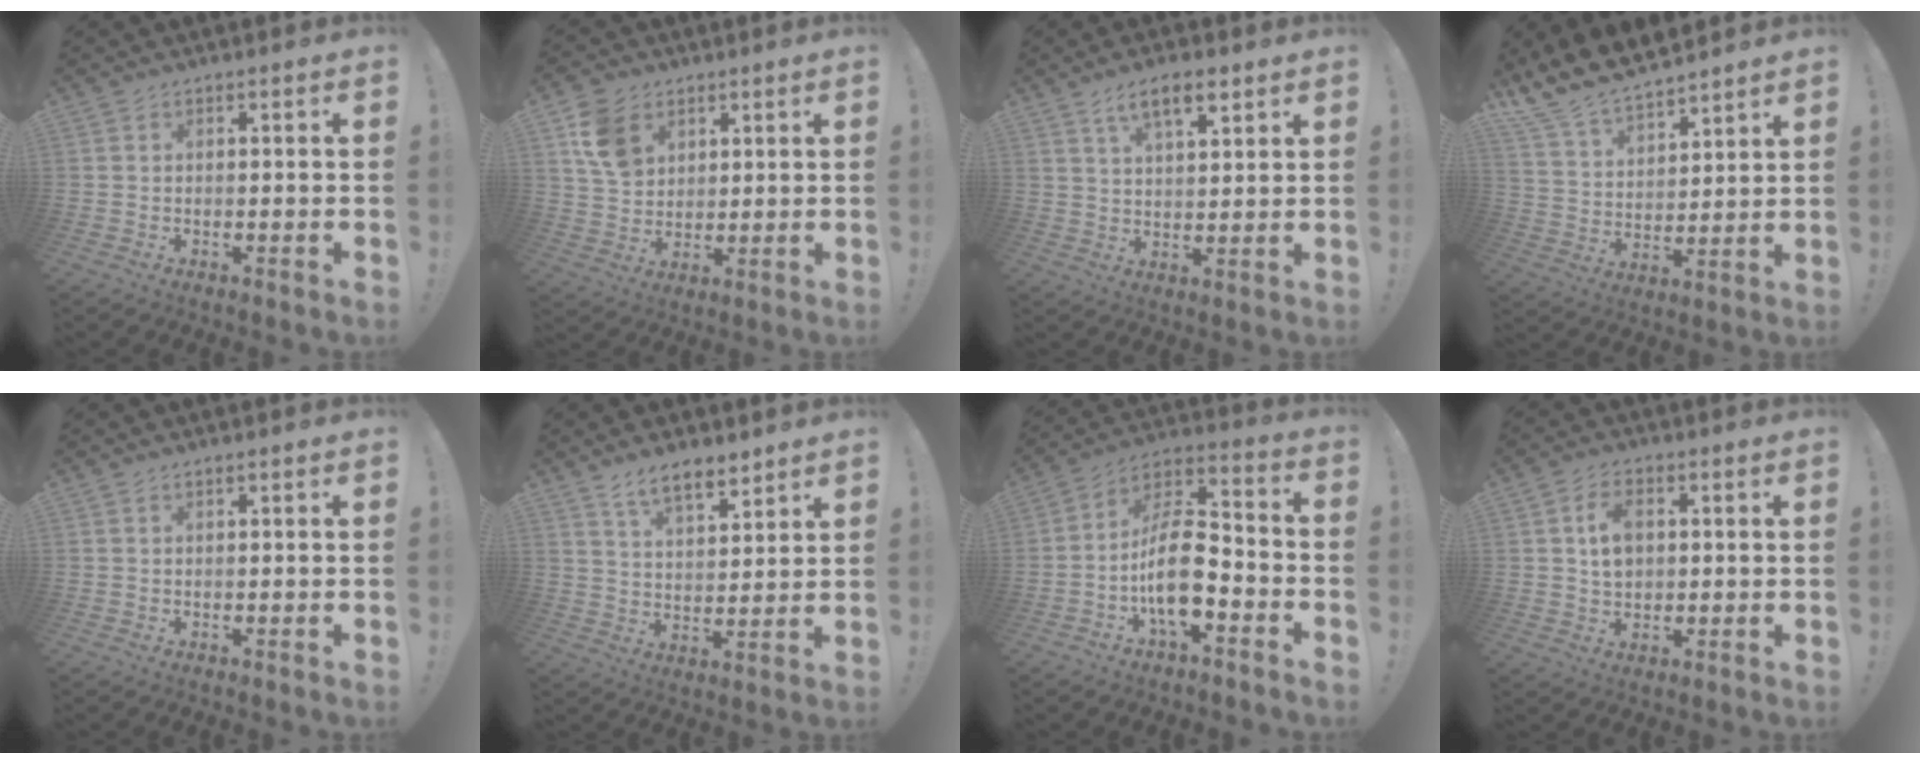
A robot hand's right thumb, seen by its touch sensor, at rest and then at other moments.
{"total": 11.4, "force": [5.5, 8.5, 5.3], "torque": [-0.081, -0.013, 0.111]}
{"total": 8.2, "force": [5.0, 3.0, 5.7], "torque": [-0.085, -0.019, 0.087]}
{"total": 11.6, "force": [10.8, 3.1, 3.0], "torque": [-0.085, -0.091, 0.199]}
{"total": 0.6, "force": [0.5, 0.0, 0.3], "torque": [0.001, -0.003, 0.008]}
{"total": 9.1, "force": [7.2, 2.9, 4.7], "torque": [-0.070, -0.049, 0.132]}
{"total": 15.8, "force": [-5.1, 7.7, 12.8], "torque": [-0.239, 0.033, -0.083]}
{"total": 7.7, "force": [1.6, 5.5, 5.1], "torque": [-0.067, 0.003, 0.028]}